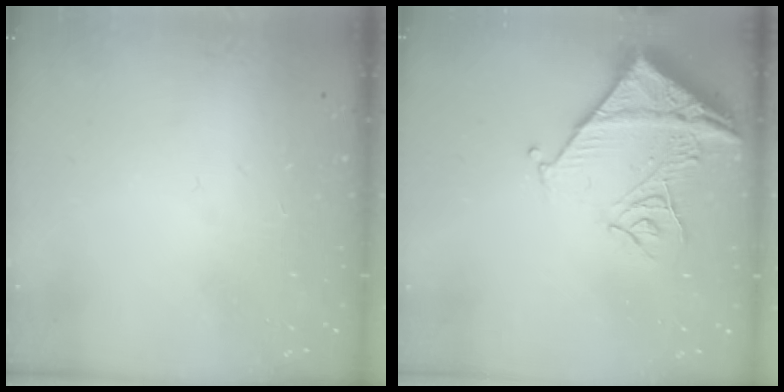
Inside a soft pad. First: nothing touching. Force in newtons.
{"total": 14.2, "press": 14.2, "slide": 1.2}